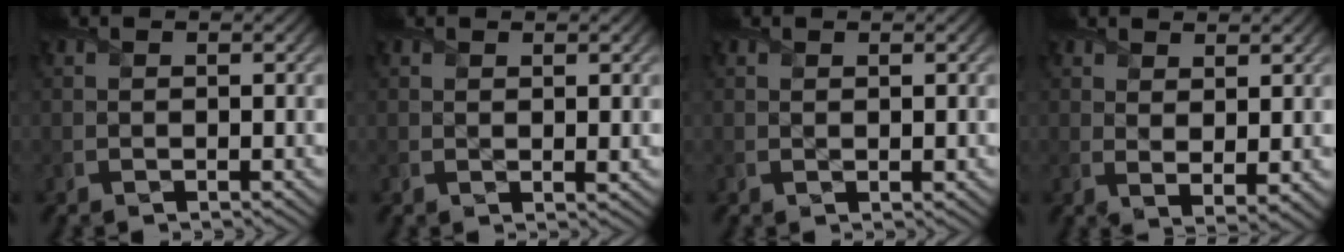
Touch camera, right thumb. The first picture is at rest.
{"total": 0.9, "force": [0.6, 0.1, 0.7], "torque": [-0.012, -0.003, 0.012]}
{"total": 0.7, "force": [0.3, 0.2, 0.5], "torque": [-0.009, -0.001, 0.007]}
{"total": 3.2, "force": [1.9, 0.9, 2.4], "torque": [-0.051, -0.009, 0.043]}